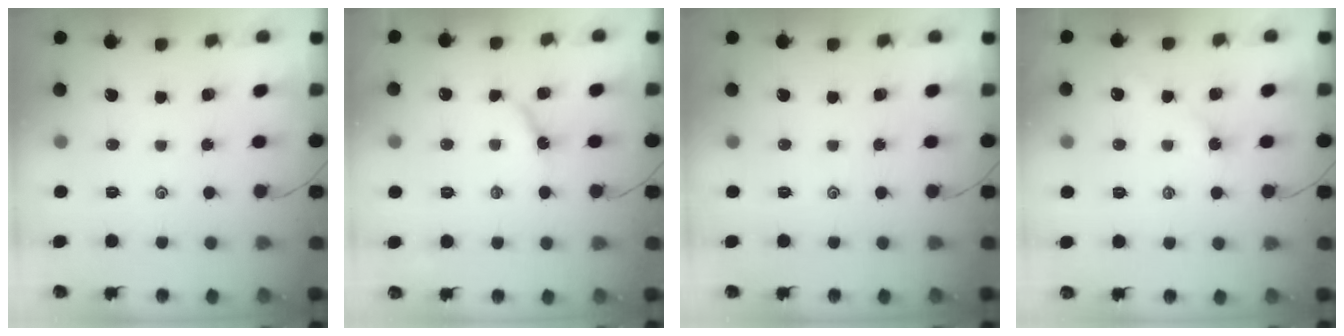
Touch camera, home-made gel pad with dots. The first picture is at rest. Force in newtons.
{"total": 5.5, "press": 5.5, "slide": 0.3}
{"total": 0.0}
{"total": 2.2, "press": 2.1, "slide": 0.4}